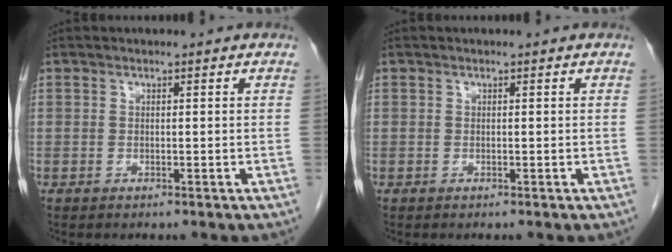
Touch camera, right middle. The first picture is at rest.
{"total": 0.0}